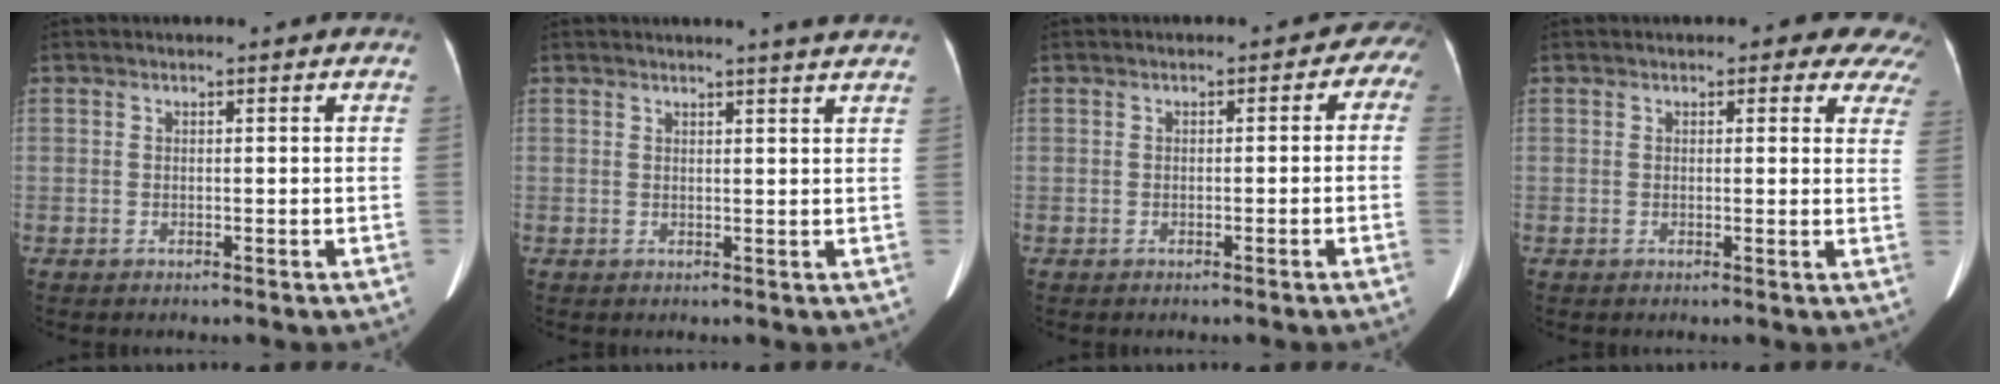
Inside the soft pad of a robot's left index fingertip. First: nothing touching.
{"total": 4.7, "force": [4.2, -0.7, 1.9], "torque": [-0.027, 0.002, 0.038]}
{"total": 2.7, "force": [-0.8, 2.0, 1.6], "torque": [-0.003, 0.022, -0.016]}
{"total": 8.6, "force": [7.1, 3.3, 3.6], "torque": [-0.008, -0.011, 0.052]}